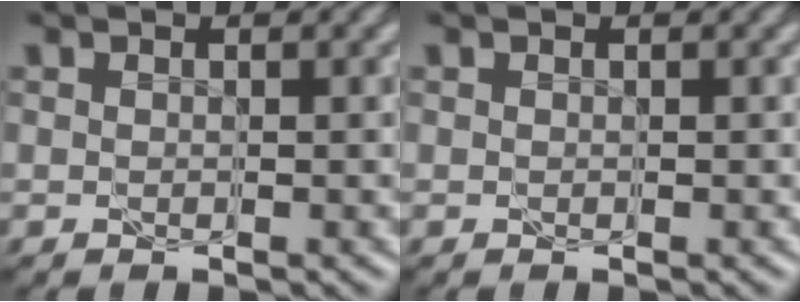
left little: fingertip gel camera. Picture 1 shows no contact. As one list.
[{"total": 0.0}]